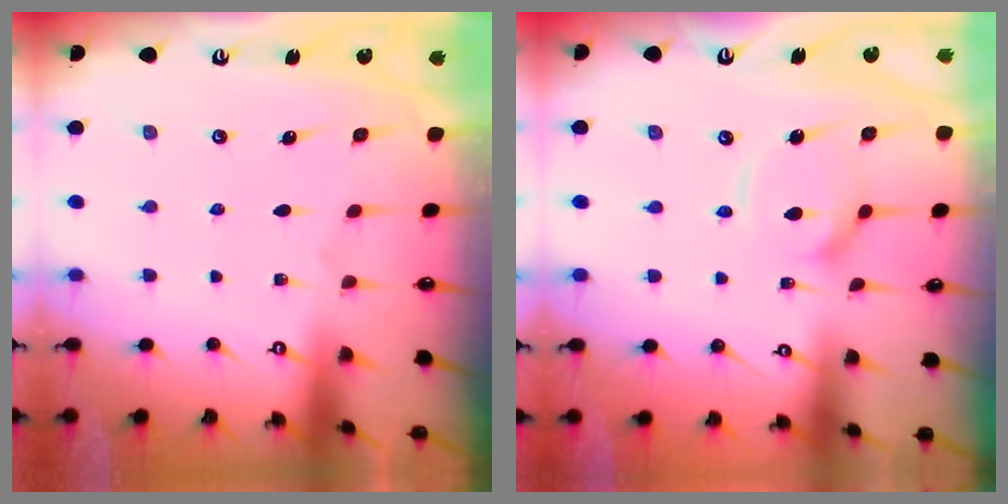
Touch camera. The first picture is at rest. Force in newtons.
{"total": 9.5, "press": 9.5, "slide": 0.9}